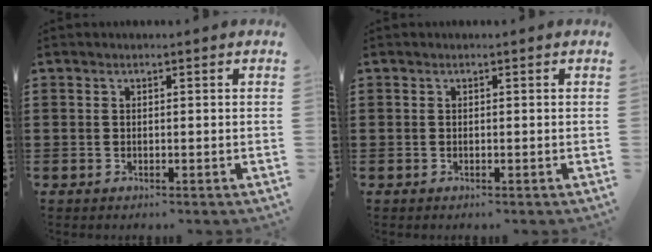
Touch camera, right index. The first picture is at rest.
{"total": 0.0}